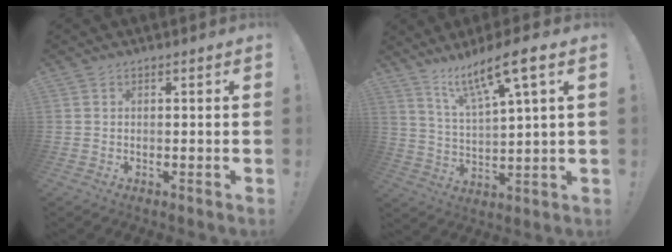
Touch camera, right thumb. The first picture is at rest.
{"total": 12.0, "force": [7.8, 1.6, 9.0], "torque": [-0.154, -0.037, 0.125]}